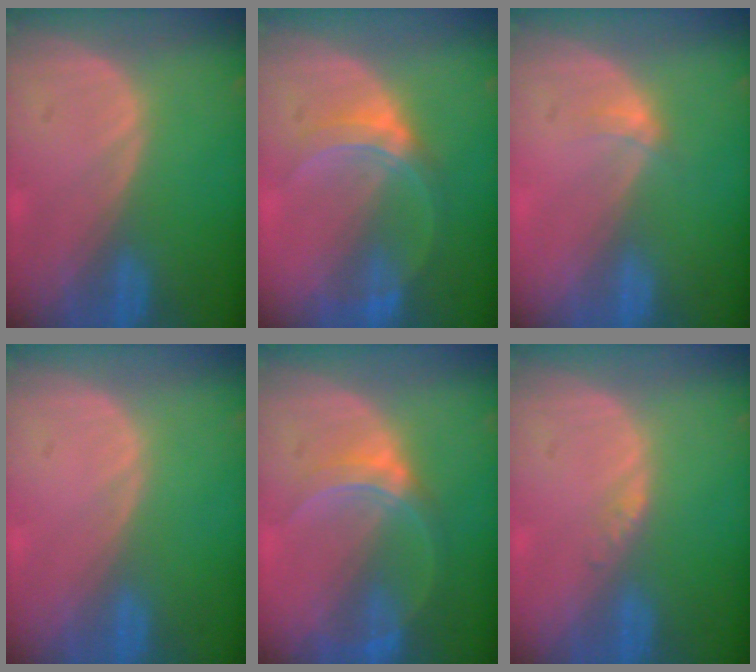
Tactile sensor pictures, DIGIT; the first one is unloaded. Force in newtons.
{"total": 5.3, "press": 5.2, "slide": 0.8}
{"total": 1.6, "press": 1.3, "slide": 1.0}
{"total": 0.0}
{"total": 6.2, "press": 5.6, "slide": 2.6}
{"total": 1.1, "press": 1.1, "slide": 0.1}